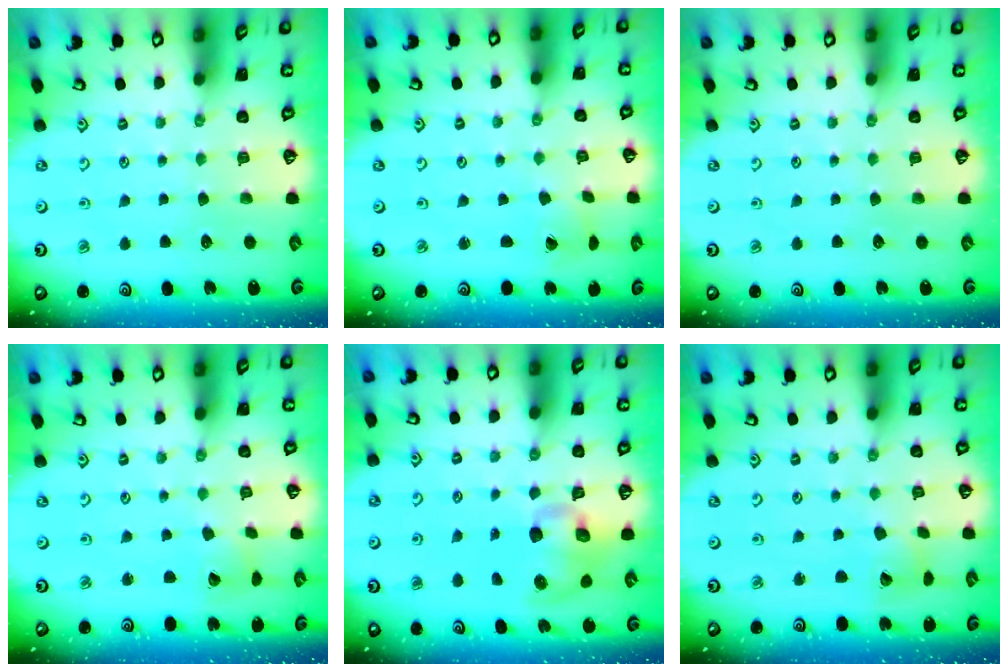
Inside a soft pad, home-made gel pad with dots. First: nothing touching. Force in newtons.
{"total": 1.3, "press": 1.3, "slide": 0.3}
{"total": 0.0}
{"total": 4.4, "press": 4.4, "slide": 0.5}
{"total": 9.9, "press": 9.8, "slide": 1.9}
{"total": 6.4, "press": 6.4, "slide": 0.9}